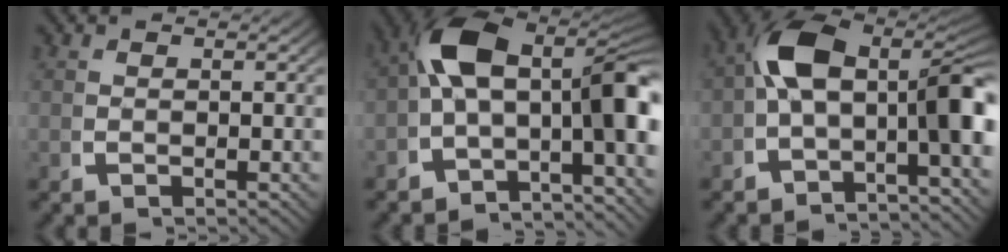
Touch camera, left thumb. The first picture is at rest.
{"total": 13.1, "force": [-1.6, 8.4, 10.0], "torque": [-0.160, -0.036, -0.027]}
{"total": 11.7, "force": [-1.4, 7.4, 9.0], "torque": [-0.151, -0.028, -0.021]}